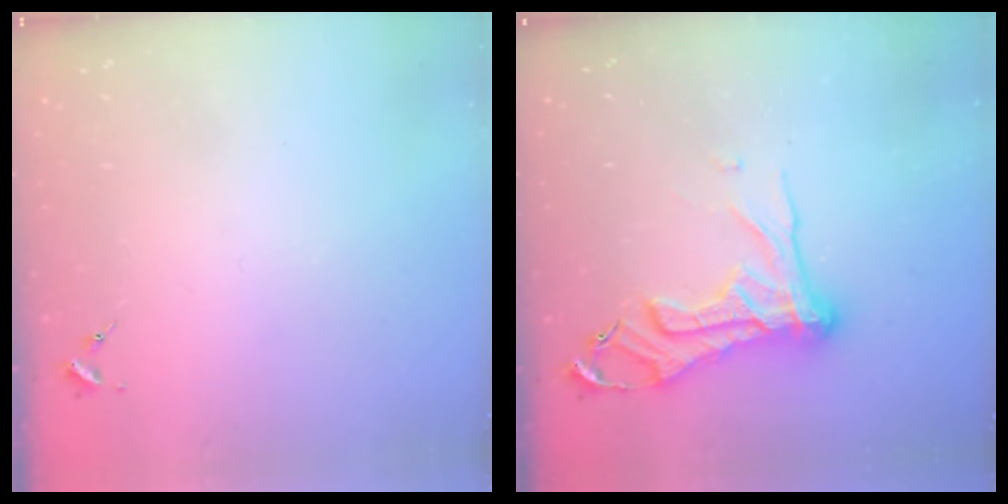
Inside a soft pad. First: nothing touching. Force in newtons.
{"total": 16.8, "press": 16.7, "slide": 1.6}